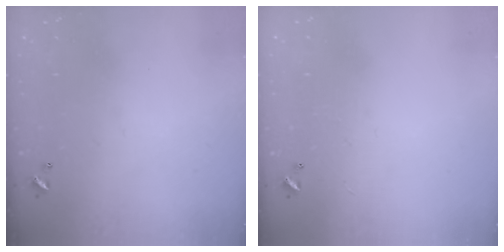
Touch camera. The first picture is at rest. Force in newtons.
{"total": 1.0, "press": 0.9, "slide": 0.5}